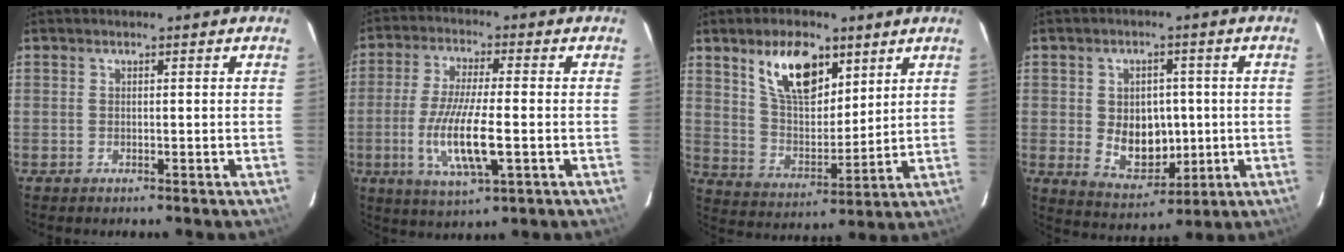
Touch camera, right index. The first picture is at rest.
{"total": 12.1, "force": [-2.9, 2.4, 11.5], "torque": [-0.229, -0.018, -0.053]}
{"total": 13.7, "force": [7.8, 6.8, 9.0], "torque": [-0.150, 0.006, 0.148]}
{"total": 9.6, "force": [-0.4, 7.3, 6.2], "torque": [-0.118, -0.004, 0.017]}